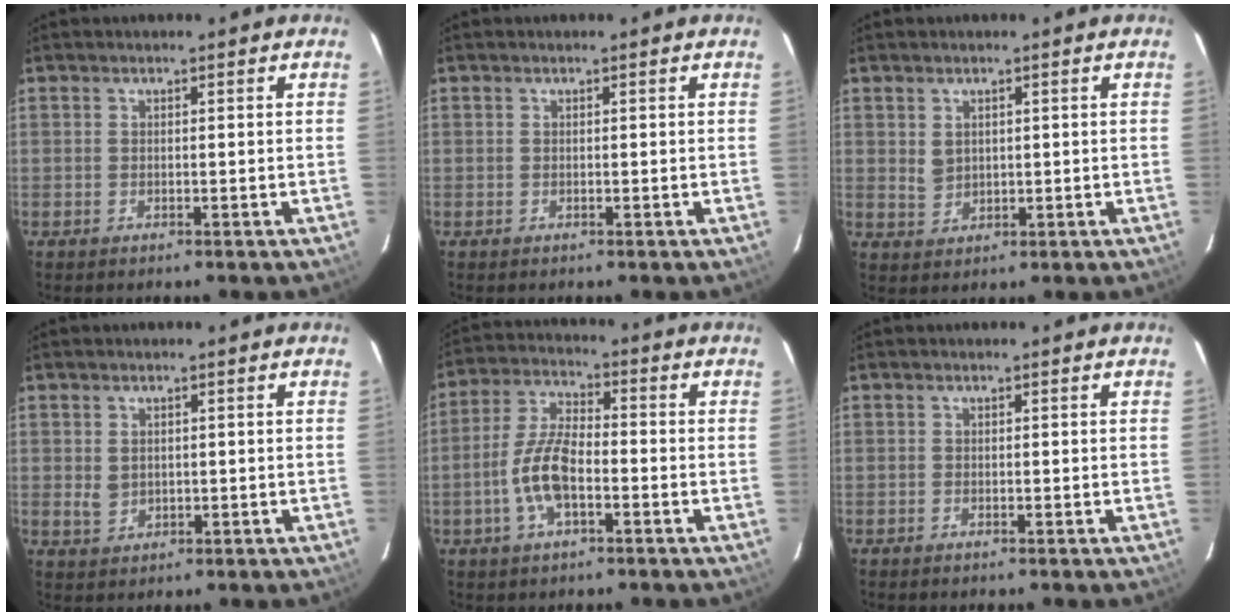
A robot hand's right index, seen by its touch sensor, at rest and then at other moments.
{"total": 0.0}
{"total": 2.9, "force": [1.0, 2.3, 1.3], "torque": [-0.019, 0.002, 0.026]}
{"total": 2.7, "force": [0.4, 2.2, 1.4], "torque": [-0.023, 0.001, 0.013]}
{"total": 9.2, "force": [-3.1, 3.6, 8.0], "torque": [-0.168, 0.006, -0.058]}
{"total": 0.0}